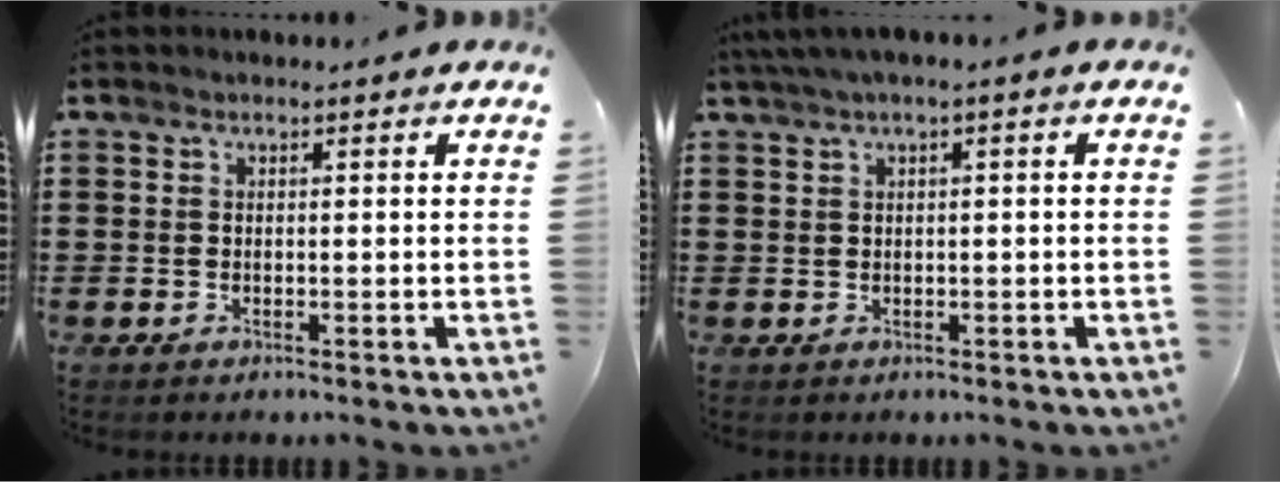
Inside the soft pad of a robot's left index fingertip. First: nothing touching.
{"total": 1.6, "force": [-0.2, 0.1, 1.6], "torque": [-0.026, -0.004, -0.003]}